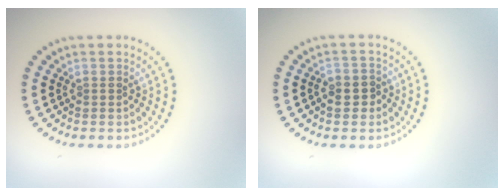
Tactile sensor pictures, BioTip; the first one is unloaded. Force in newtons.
{"total": 1.9, "press": 1.7, "slide": 0.7}